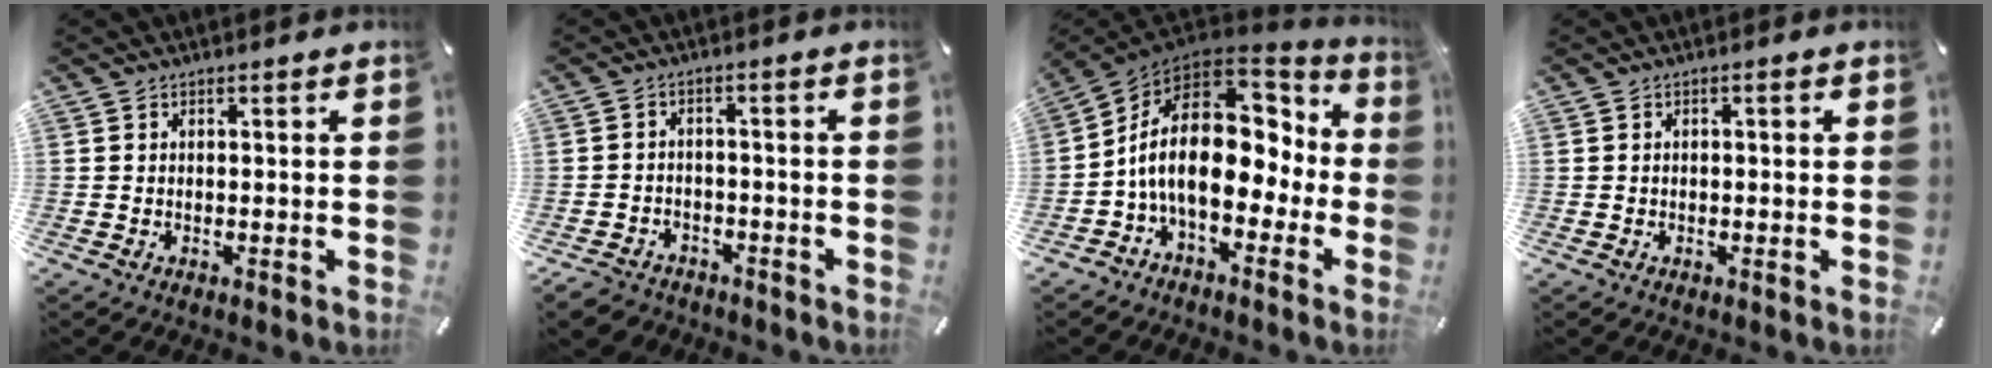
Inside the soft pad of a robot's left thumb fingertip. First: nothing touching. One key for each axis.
{"total": 4.1, "fx": -3.1, "fy": 2.5, "fz": 1.0, "tx": -0.027, "ty": 0.015, "tz": -0.063}
{"total": 17.5, "fx": 0.1, "fy": 10.8, "fz": 13.8, "tx": -0.264, "ty": -0.013, "tz": 0.004}
{"total": 1.2, "fx": -0.2, "fy": 0.4, "fz": 1.1, "tx": -0.019, "ty": 0.002, "tz": -0.005}